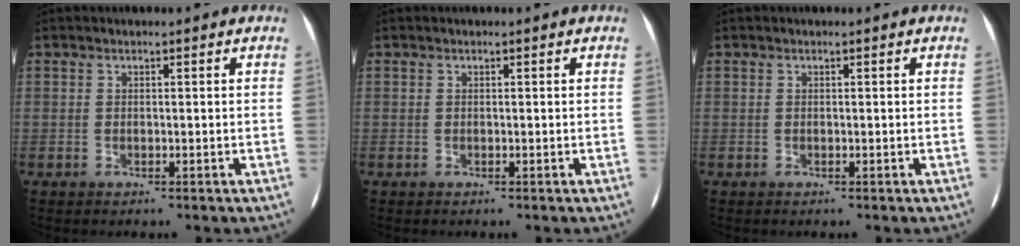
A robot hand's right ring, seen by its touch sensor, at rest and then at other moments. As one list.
[{"total": 0.0}, {"total": 0.0}]